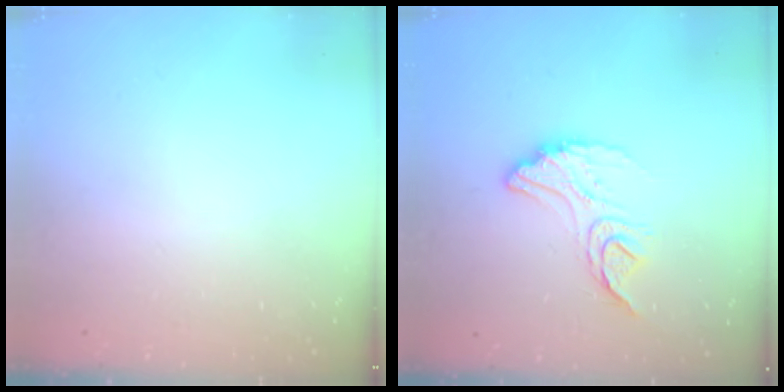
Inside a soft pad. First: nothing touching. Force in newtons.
{"total": 12.4, "press": 12.4, "slide": 0.7}